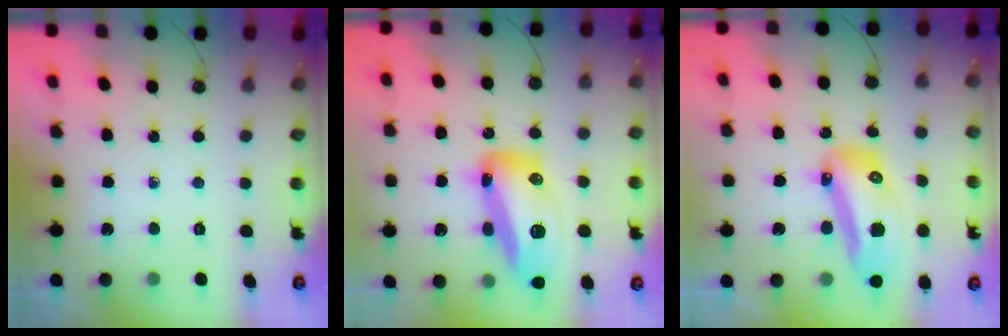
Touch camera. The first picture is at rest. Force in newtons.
{"total": 18.3, "press": 18.2, "slide": 1.6}
{"total": 25.1, "press": 19.1, "slide": 16.3}